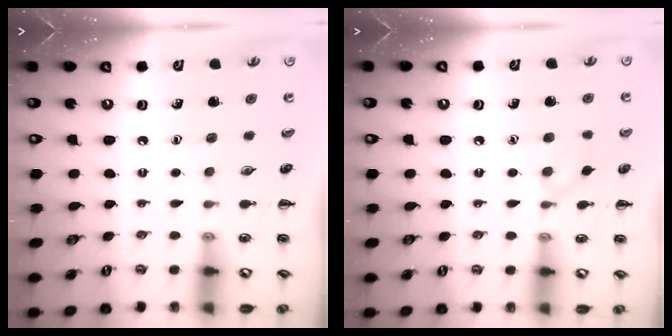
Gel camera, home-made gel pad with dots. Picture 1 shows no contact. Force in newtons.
{"total": 5.2, "press": 4.8, "slide": 1.8}